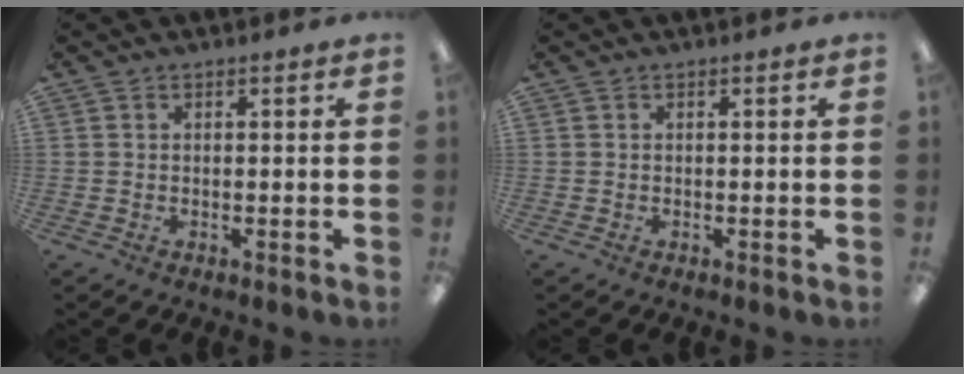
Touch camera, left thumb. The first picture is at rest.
{"total": 0.0}